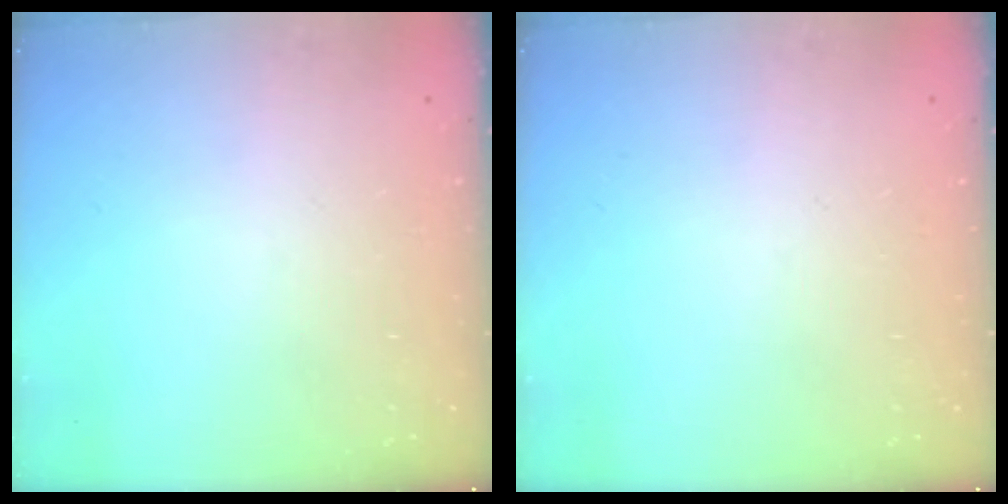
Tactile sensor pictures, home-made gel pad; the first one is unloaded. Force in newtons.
{"total": 0.0}